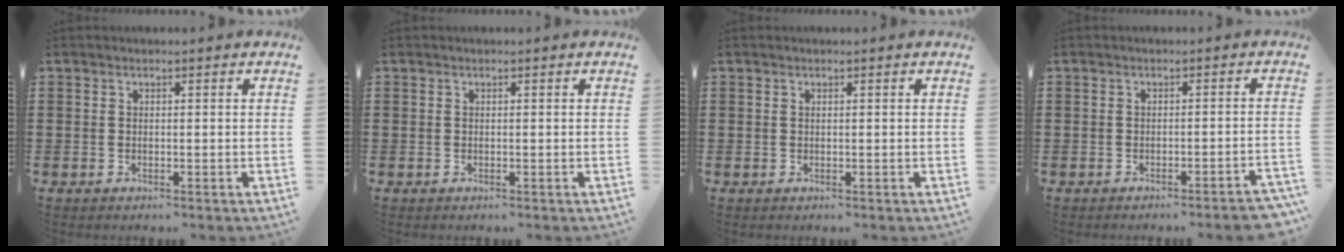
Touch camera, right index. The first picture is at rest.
{"total": 0.0}
{"total": 0.0}
{"total": 2.2, "force": [-1.9, -0.4, 1.1], "torque": [-0.019, -0.005, -0.036]}